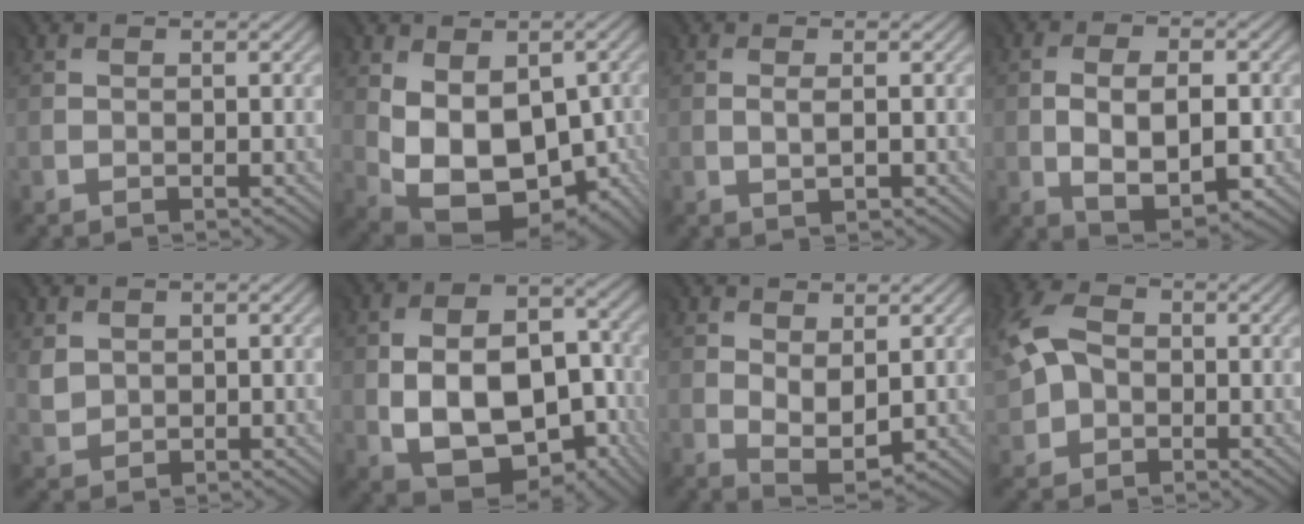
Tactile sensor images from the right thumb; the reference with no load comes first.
{"total": 12.3, "force": [-1.0, 7.7, 9.5], "torque": [-0.175, -0.036, 0.004]}
{"total": 1.0, "force": [-0.2, 0.2, 0.9], "torque": [-0.020, -0.002, 0.001]}
{"total": 7.7, "force": [-1.2, 4.2, 6.3], "torque": [-0.118, -0.013, -0.014]}
{"total": 2.3, "force": [1.2, 1.8, 0.7], "torque": [-0.026, -0.003, 0.027]}
{"total": 13.6, "force": [-3.4, 8.7, 9.9], "torque": [-0.179, -0.019, -0.051]}
{"total": 4.1, "force": [0.8, 2.3, 3.3], "torque": [-0.074, -0.009, 0.023]}
{"total": 6.9, "force": [0.6, 5.2, 4.4], "torque": [-0.130, 0.012, 0.001]}